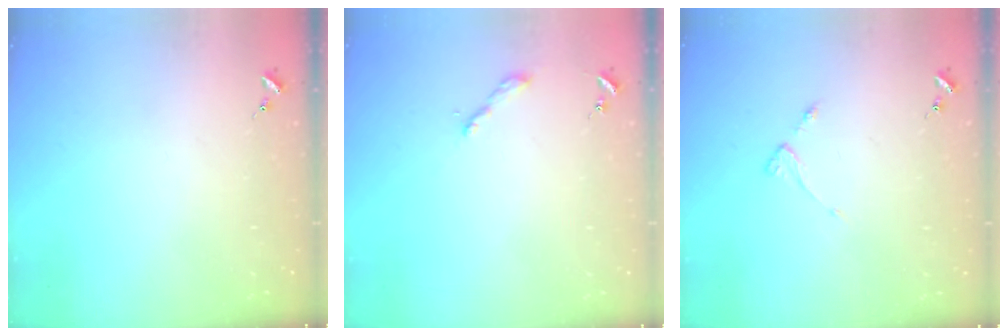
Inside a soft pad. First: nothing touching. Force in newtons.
{"total": 2.2, "press": 2.2, "slide": 0.2}
{"total": 2.8, "press": 2.7, "slide": 0.5}